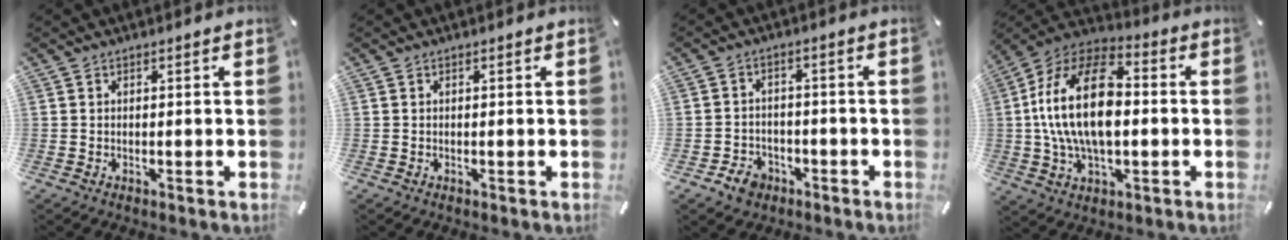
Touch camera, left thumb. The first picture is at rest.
{"total": 0.0}
{"total": 5.3, "force": [-3.0, 4.0, 1.7], "torque": [-0.037, 0.015, -0.057]}
{"total": 20.9, "force": [-0.2, 13.1, 16.3], "torque": [-0.346, 0.010, -0.009]}